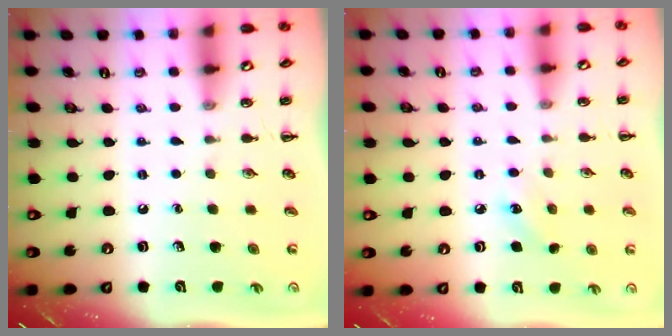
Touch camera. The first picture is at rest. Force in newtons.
{"total": 6.1, "press": 5.9, "slide": 1.7}